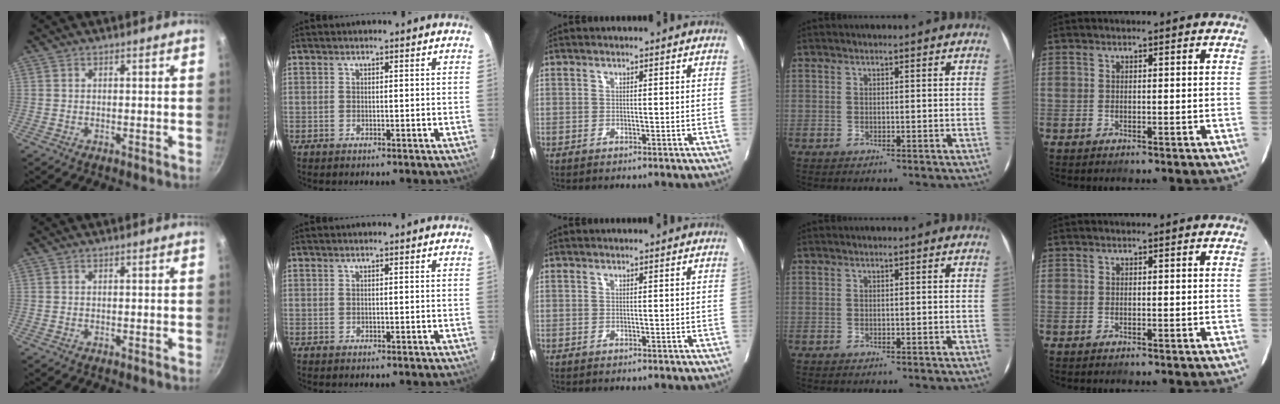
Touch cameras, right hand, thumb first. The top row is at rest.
{}